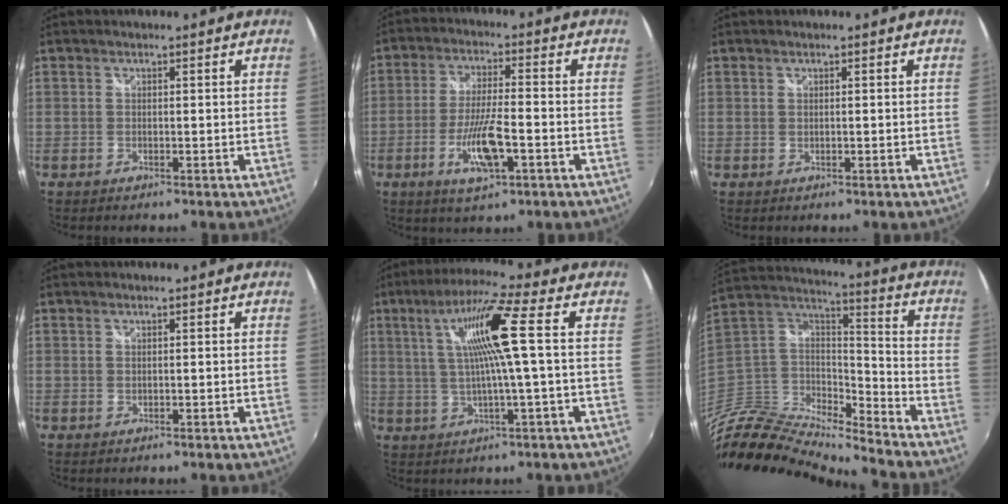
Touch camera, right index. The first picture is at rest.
{"total": 9.5, "force": [-3.7, 2.1, 8.5], "torque": [-0.170, -0.010, -0.067]}
{"total": 0.0}
{"total": 0.0}
{"total": 11.5, "force": [2.2, -0.5, 11.3], "torque": [-0.208, 0.009, 0.042]}
{"total": 18.3, "force": [-15.7, 3.7, 8.6], "torque": [-0.181, -0.011, -0.307]}